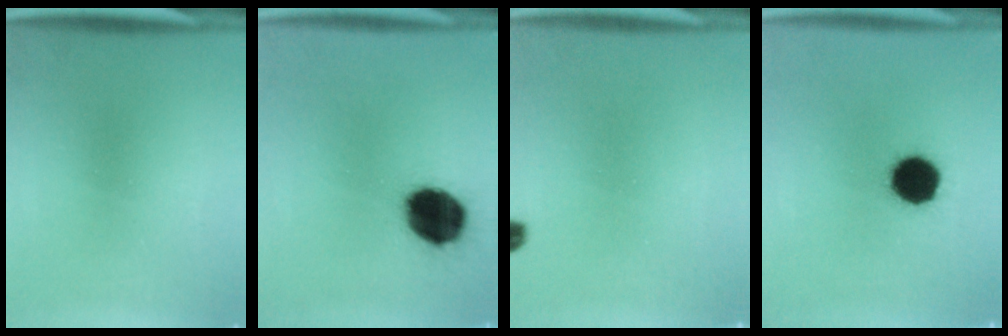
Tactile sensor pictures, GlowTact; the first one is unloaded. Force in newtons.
{"total": 15.8}
{"total": 1.4}
{"total": 12.5}